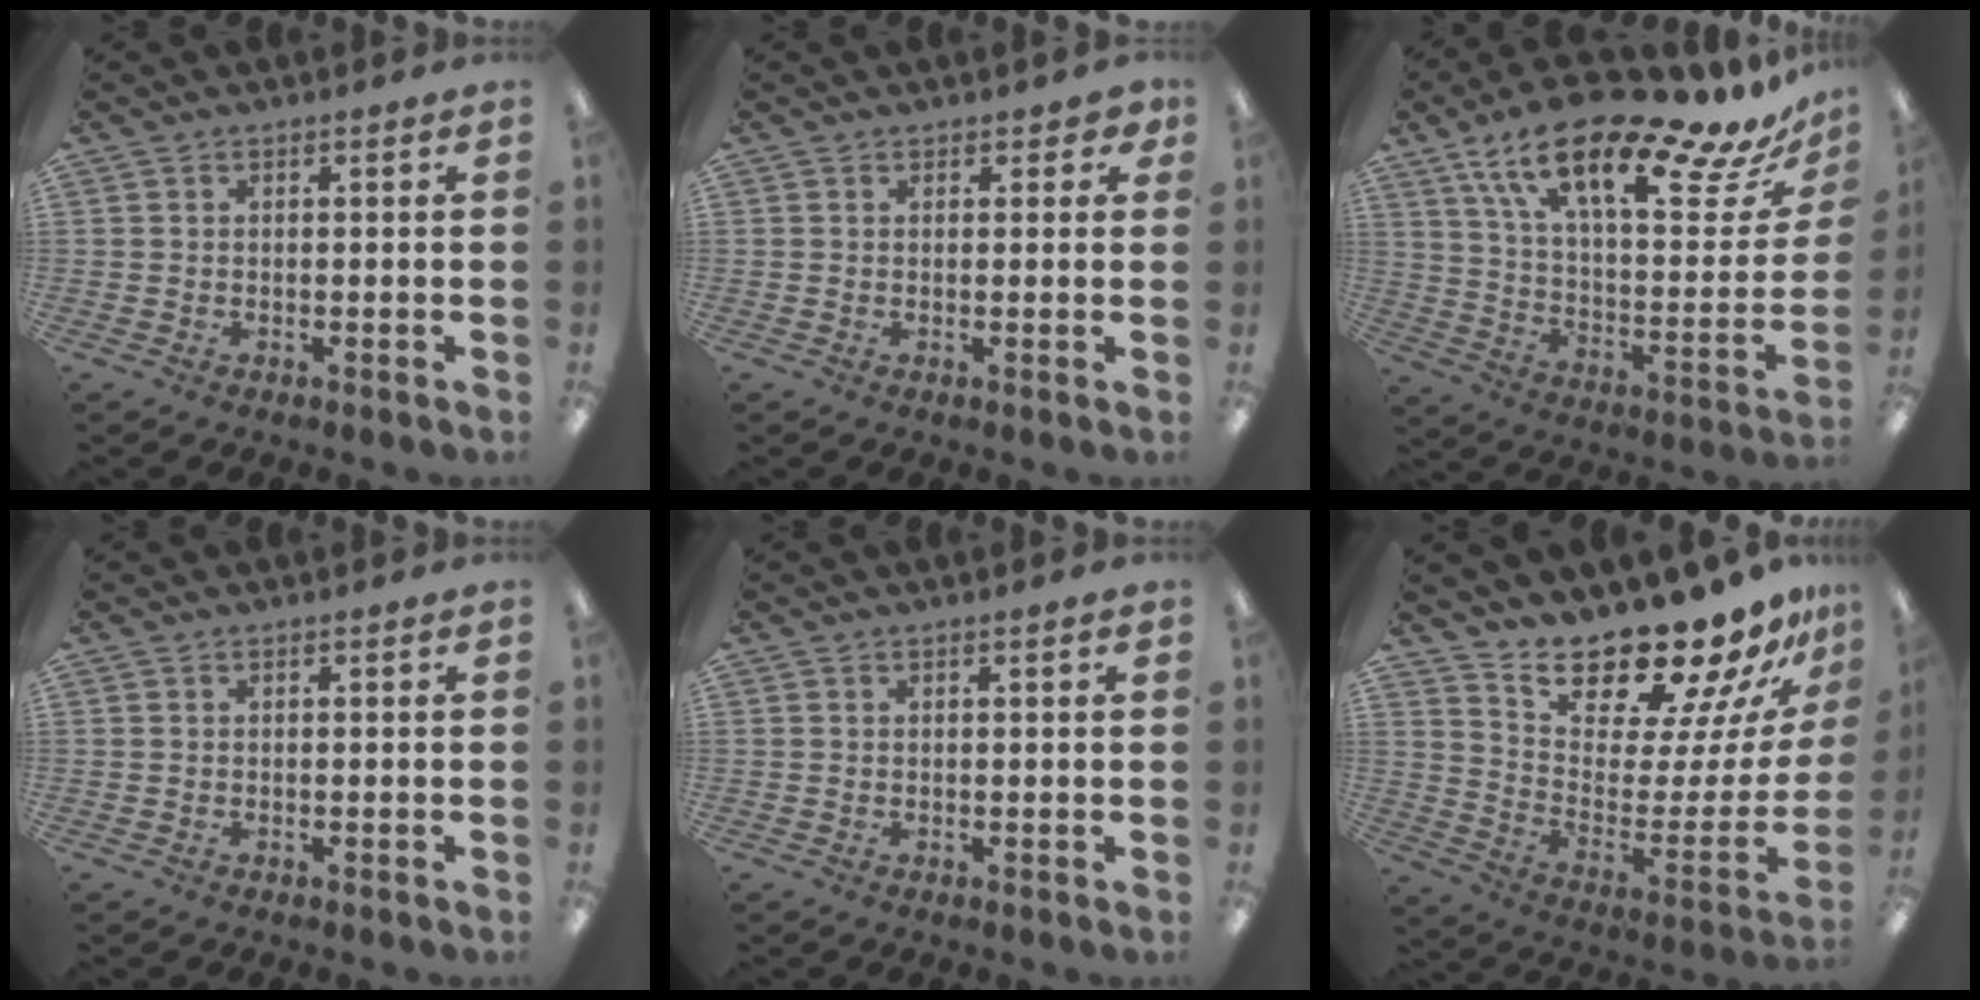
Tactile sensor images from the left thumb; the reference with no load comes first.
{"total": 2.5, "force": [1.7, 1.4, 1.3], "torque": [-0.011, -0.002, 0.029]}
{"total": 23.9, "force": [17.6, 6.1, 15.1], "torque": [-0.230, -0.120, 0.283]}
{"total": 0.0}
{"total": 0.9, "force": [0.6, 0.1, 0.7], "torque": [-0.015, 0.001, 0.010]}
{"total": 18.7, "force": [17.2, 3.9, 6.1], "torque": [-0.100, -0.158, 0.289]}